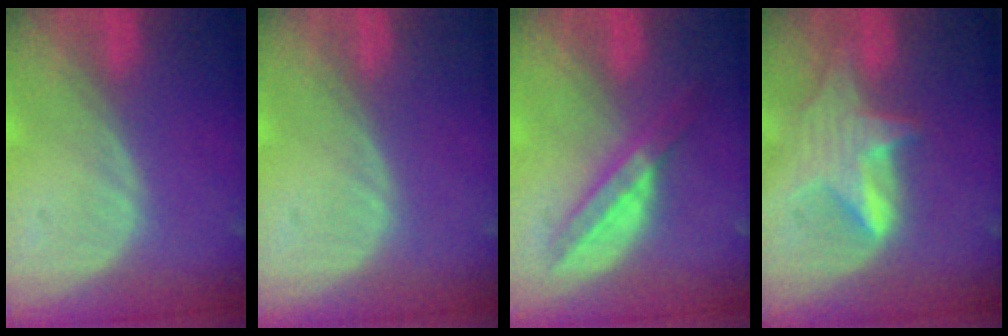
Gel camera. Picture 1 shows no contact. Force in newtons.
{"total": 0.0}
{"total": 5.5, "press": 5.3, "slide": 1.6}
{"total": 6.1, "press": 6.1, "slide": 0.1}